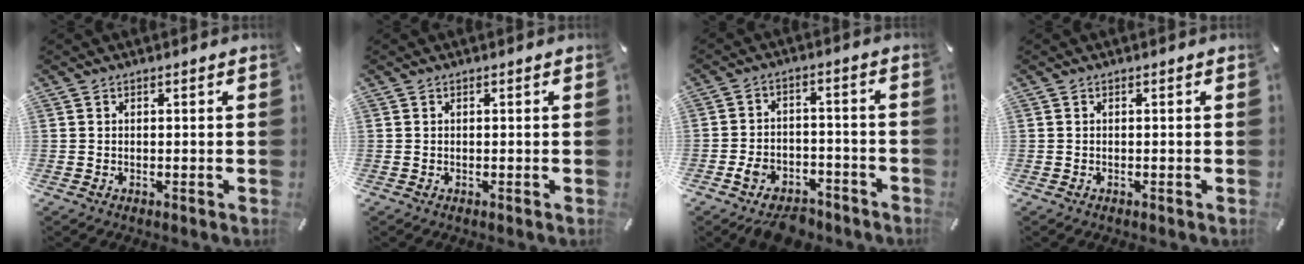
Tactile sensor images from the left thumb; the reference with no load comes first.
{"total": 0.0}
{"total": 7.6, "force": [-5.9, 4.0, 2.5], "torque": [-0.036, 0.039, -0.107]}
{"total": 0.0}